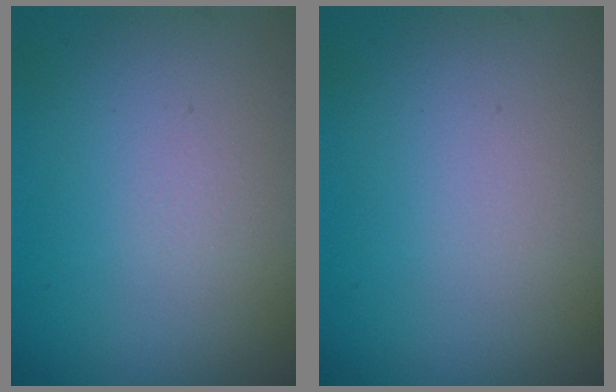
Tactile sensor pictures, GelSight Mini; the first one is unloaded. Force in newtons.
{"total": 0.0}